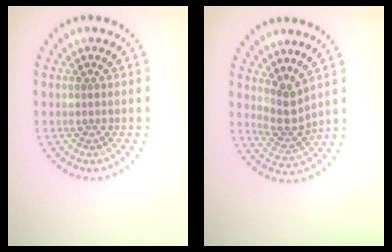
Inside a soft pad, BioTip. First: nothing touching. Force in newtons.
{"total": 2.9, "press": 2.1, "slide": 2.0}